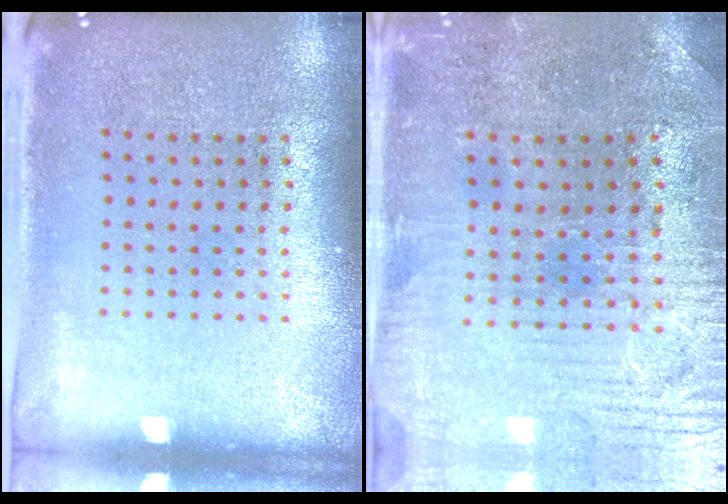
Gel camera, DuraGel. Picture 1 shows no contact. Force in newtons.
{"total": 1.5, "press": 1.3, "slide": 0.6}